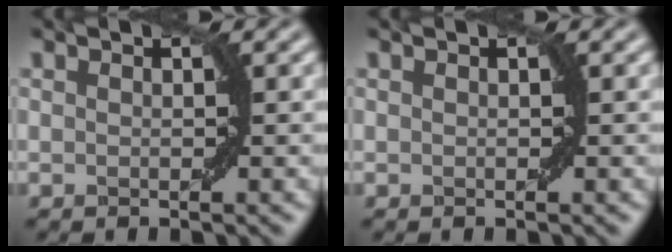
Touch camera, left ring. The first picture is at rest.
{"total": 0.0}